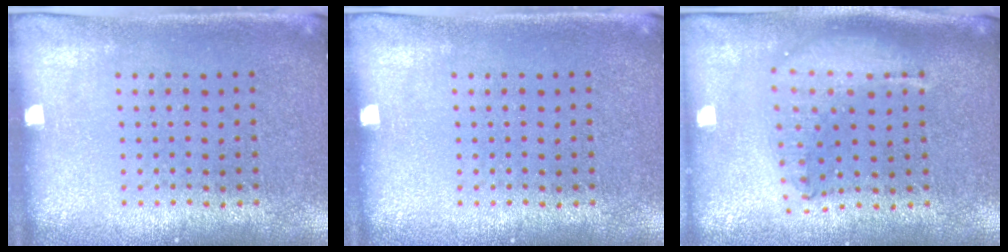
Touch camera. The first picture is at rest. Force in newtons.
{"total": 0.0}
{"total": 1.9, "press": 1.6, "slide": 1.0}